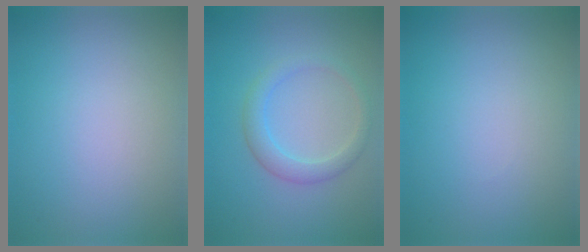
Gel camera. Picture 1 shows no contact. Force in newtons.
{"total": 2.4, "press": 2.4, "slide": 0.1}
{"total": 0.0}